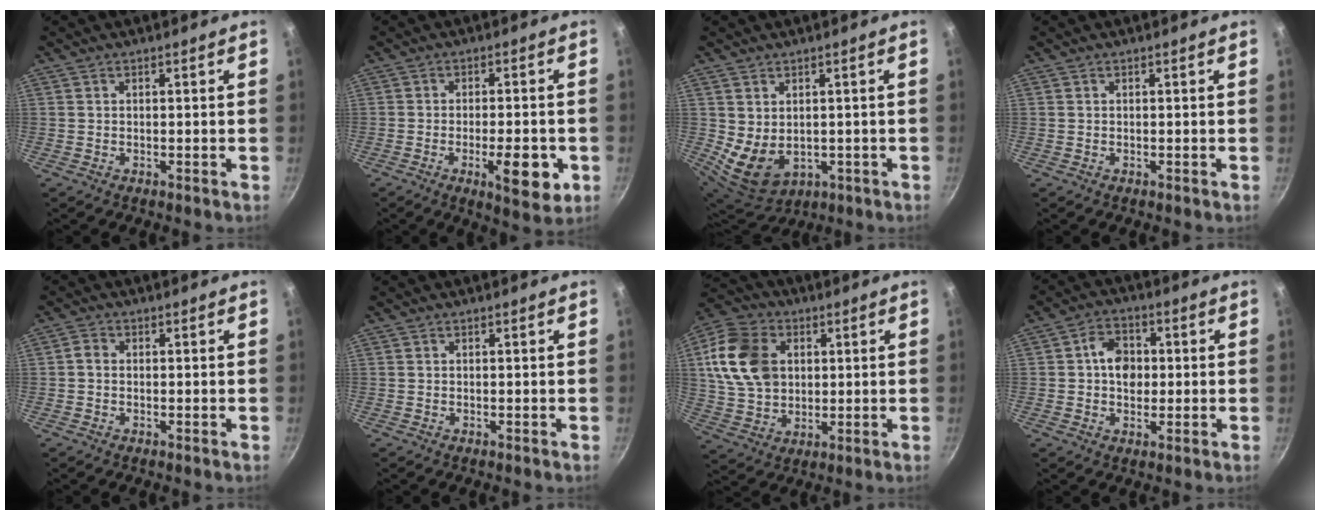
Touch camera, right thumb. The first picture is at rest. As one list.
[{"total": 9.7, "force": [-3.0, 3.4, 8.5], "torque": [-0.102, 0.003, -0.038]}, {"total": 8.1, "force": [0.2, 6.1, 5.3], "torque": [-0.079, -0.020, 0.030]}, {"total": 0.0}, {"total": 1.6, "force": [-0.3, 1.3, 0.9], "torque": [-0.019, 0.009, -0.007]}, {"total": 0.0}, {"total": 15.6, "force": [3.3, 11.8, 9.7], "torque": [-0.163, 0.000, 0.062]}, {"total": 7.0, "force": [0.4, 5.5, 4.4], "torque": [-0.044, 0.006, -0.004]}]